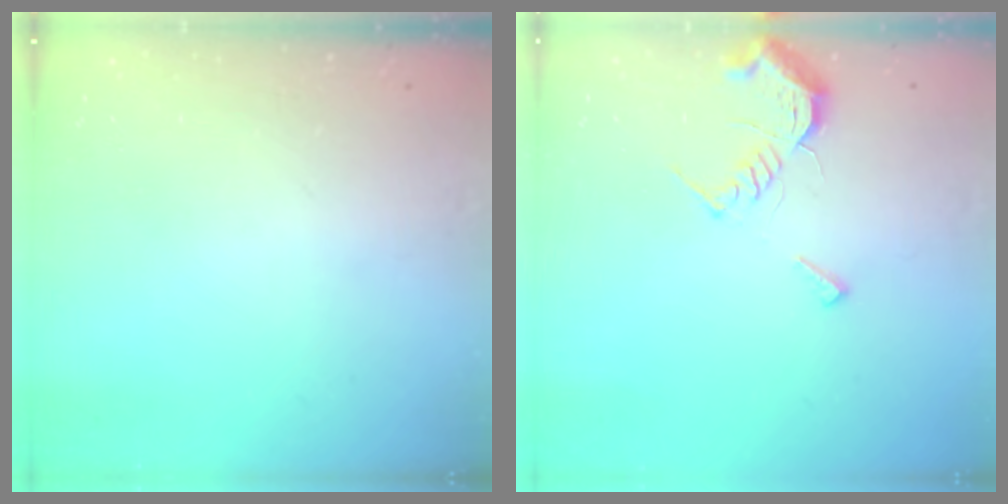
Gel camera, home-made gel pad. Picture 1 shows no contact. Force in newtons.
{"total": 8.3, "press": 8.3, "slide": 0.2}